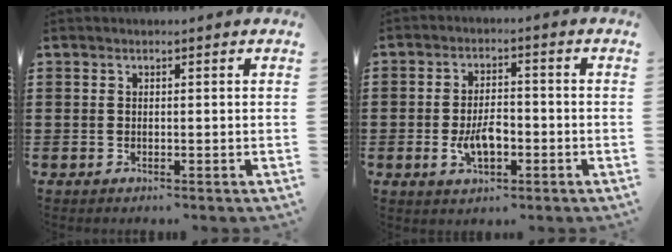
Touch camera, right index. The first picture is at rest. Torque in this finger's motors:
{"motor_torque": [1.69, 0.45, 0.25, 0.08]}